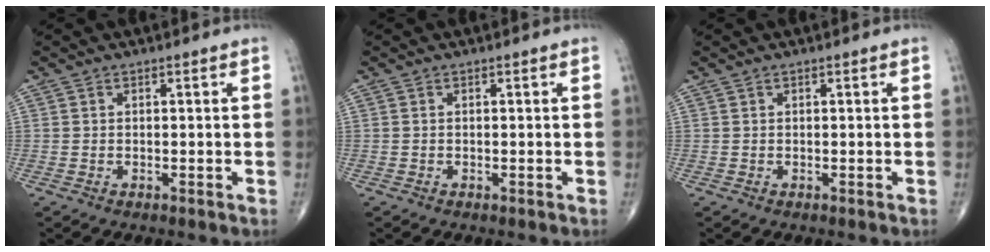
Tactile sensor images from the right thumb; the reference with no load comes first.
{"total": 0.0}
{"total": 0.0}